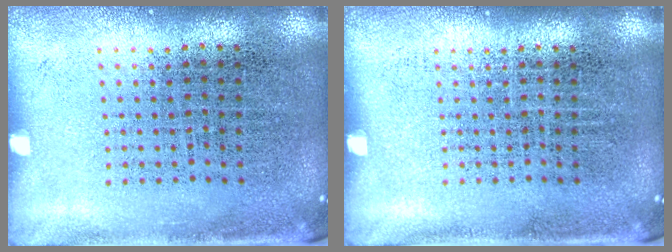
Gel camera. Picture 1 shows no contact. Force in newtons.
{"total": 0.0}